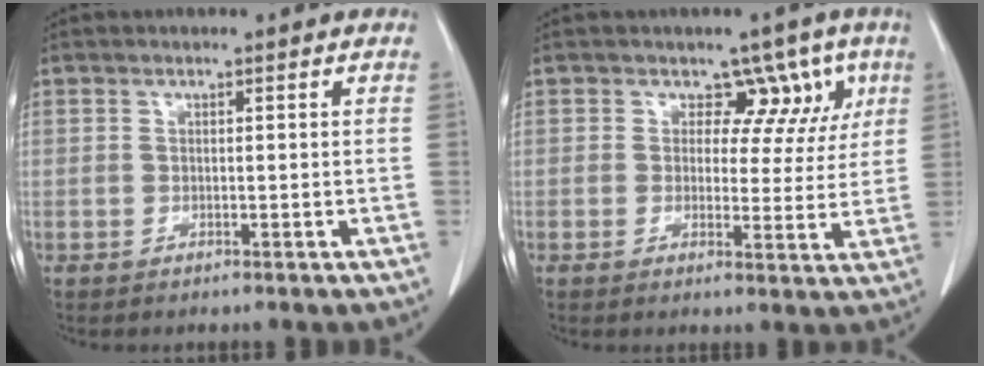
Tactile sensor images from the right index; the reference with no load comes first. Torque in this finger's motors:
{"motor_torque": [-0.12, 0.08, -0.03, -0.01]}